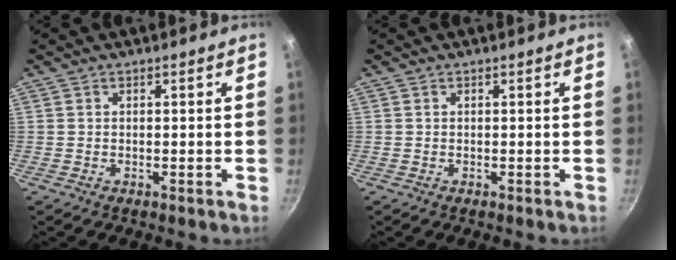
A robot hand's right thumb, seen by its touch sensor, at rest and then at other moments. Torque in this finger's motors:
{"motor_torque": [0.00, 0.00, 0.16, -0.18, 0.00]}